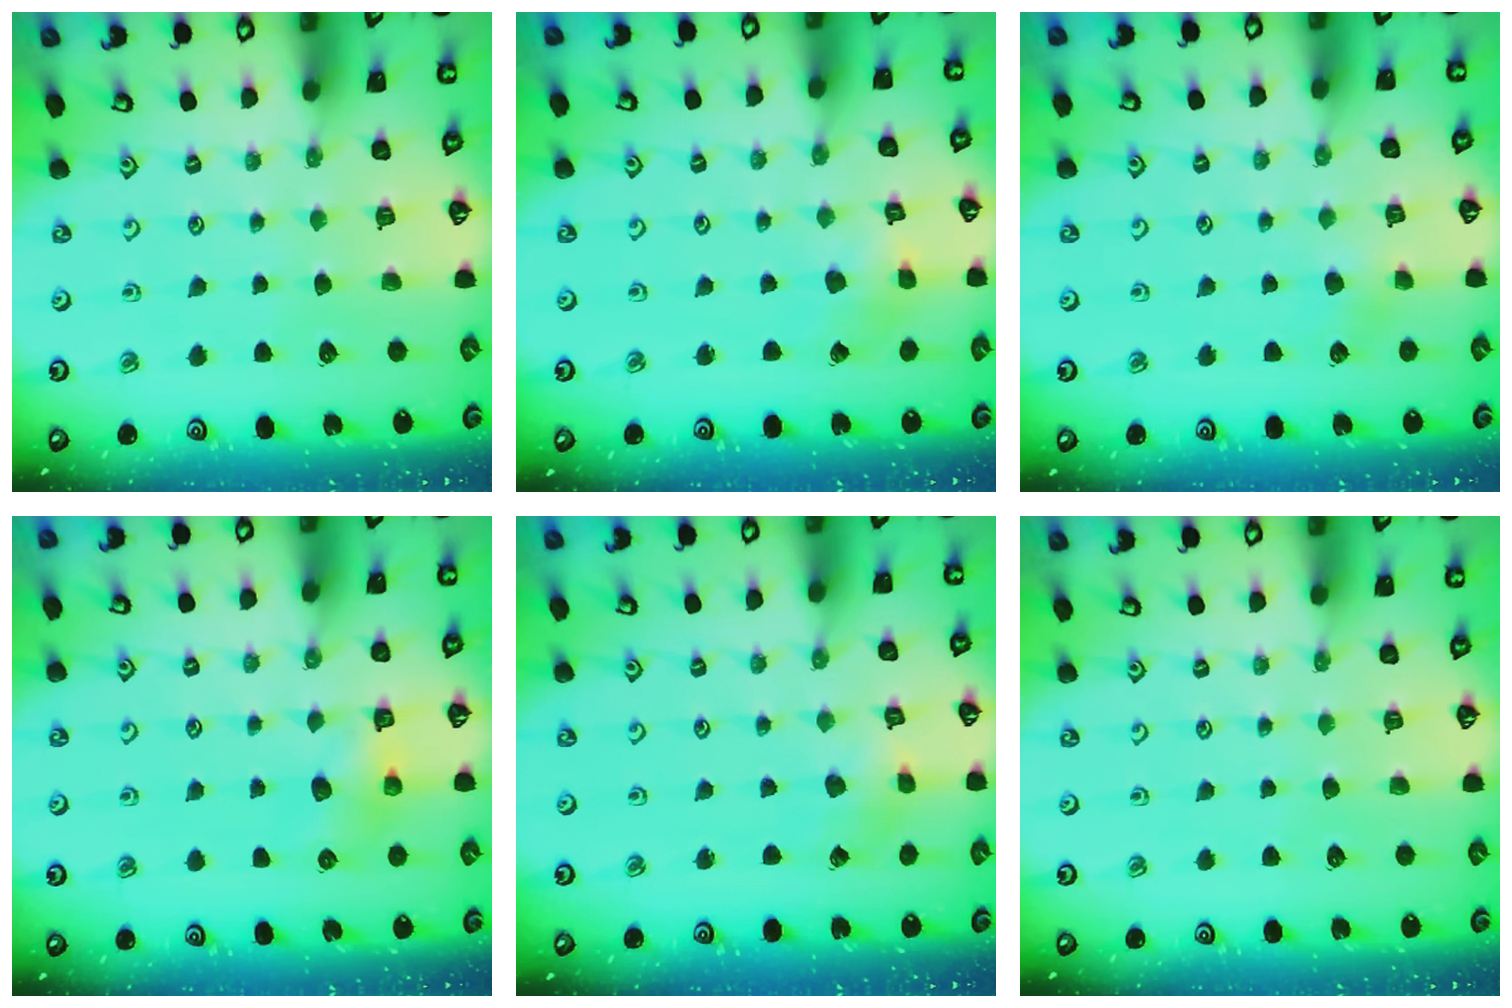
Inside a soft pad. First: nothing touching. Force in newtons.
{"total": 2.3, "press": 2.3, "slide": 0.3}
{"total": 2.2, "press": 2.2, "slide": 0.3}
{"total": 5.3, "press": 5.3, "slide": 0.4}
{"total": 2.0, "press": 2.0, "slide": 0.3}
{"total": 0.0}